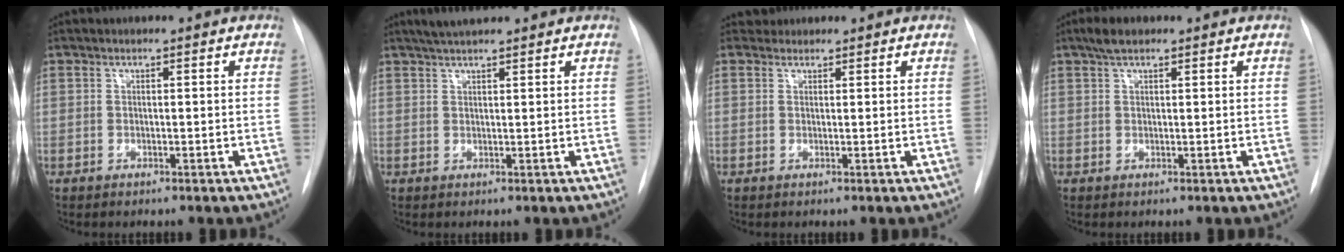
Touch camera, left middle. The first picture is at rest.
{"total": 4.0, "force": [3.4, 0.3, 2.0], "torque": [-0.035, 0.020, 0.060]}
{"total": 1.3, "force": [1.1, 0.4, -0.5], "torque": [0.004, 0.007, 0.018]}
{"total": 2.6, "force": [1.8, 1.0, 1.5], "torque": [-0.032, 0.011, 0.032]}